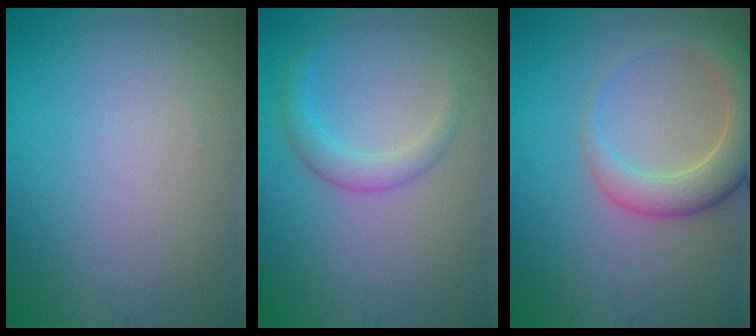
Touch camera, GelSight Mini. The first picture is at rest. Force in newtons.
{"total": 2.3, "press": 2.3, "slide": 0.1}
{"total": 5.4, "press": 5.3, "slide": 0.8}